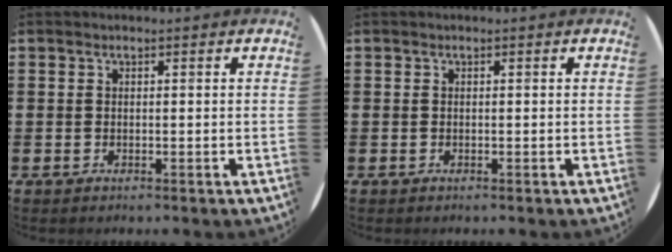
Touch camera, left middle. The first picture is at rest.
{"total": 0.0}